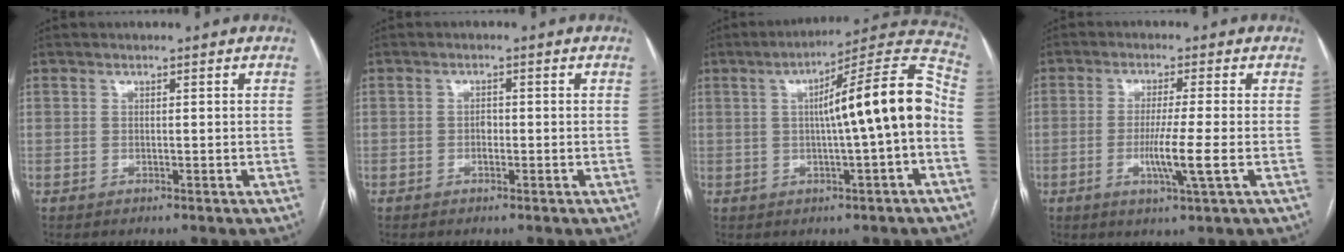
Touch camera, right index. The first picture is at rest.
{"total": 1.3, "force": [-0.3, 0.8, 1.0], "torque": [-0.015, 0.003, -0.006]}
{"total": 14.4, "force": [-0.4, 0.2, 14.4], "torque": [-0.208, 0.031, -0.009]}
{"total": 5.8, "force": [-1.3, -0.6, 5.6], "torque": [-0.101, -0.015, -0.025]}